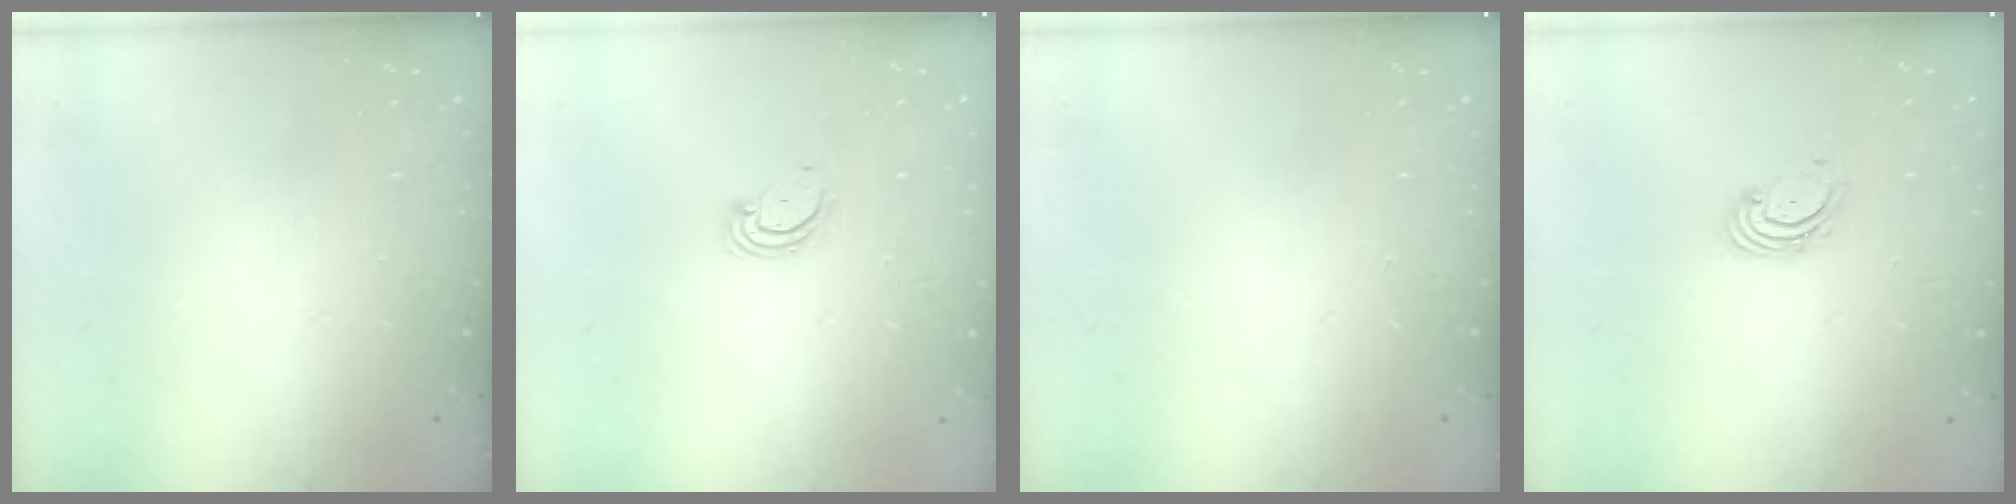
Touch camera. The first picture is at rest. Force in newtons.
{"total": 2.8, "press": 2.8, "slide": 0.2}
{"total": 0.0}
{"total": 1.8, "press": 1.7, "slide": 0.7}